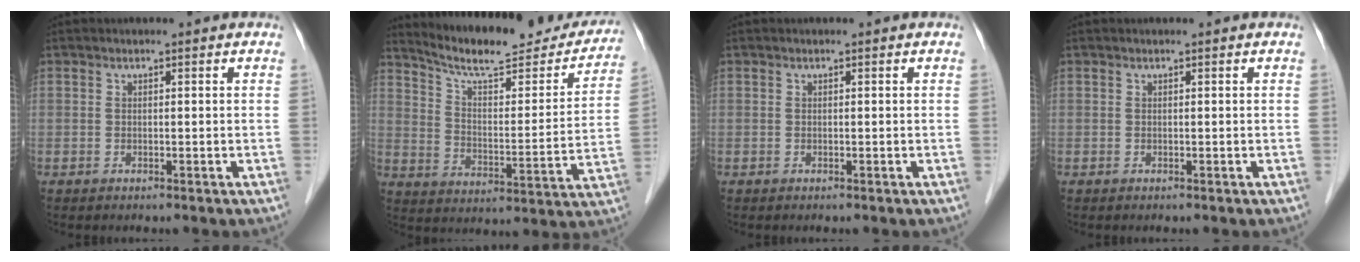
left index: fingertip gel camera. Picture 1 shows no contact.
{"total": 20.9, "force": [19.0, 3.9, 7.7], "torque": [-0.108, -0.032, 0.259]}
{"total": 0.0}
{"total": 0.0}